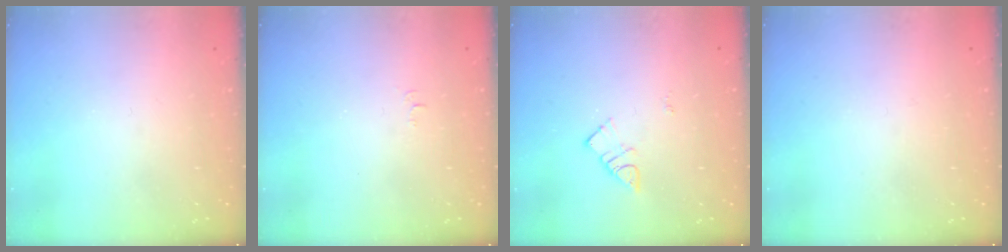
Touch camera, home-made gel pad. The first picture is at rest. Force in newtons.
{"total": 4.0, "press": 3.9, "slide": 0.3}
{"total": 5.8, "press": 5.8, "slide": 0.6}
{"total": 2.8, "press": 2.8, "slide": 0.4}